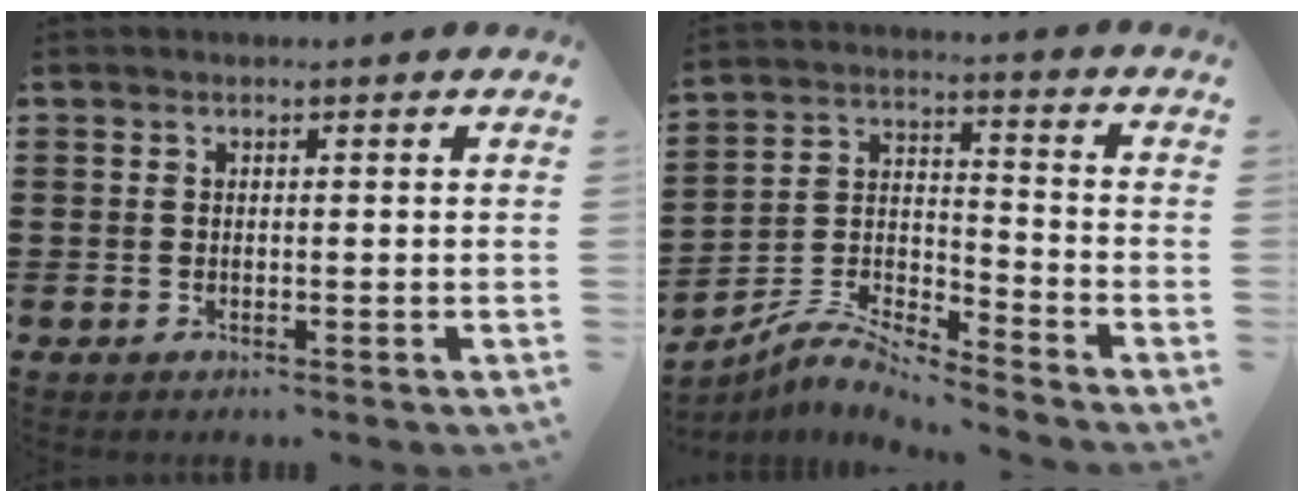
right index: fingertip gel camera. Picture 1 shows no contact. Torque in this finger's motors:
{"motor_torque": [-1.06, 1.07, -0.55, -0.20]}